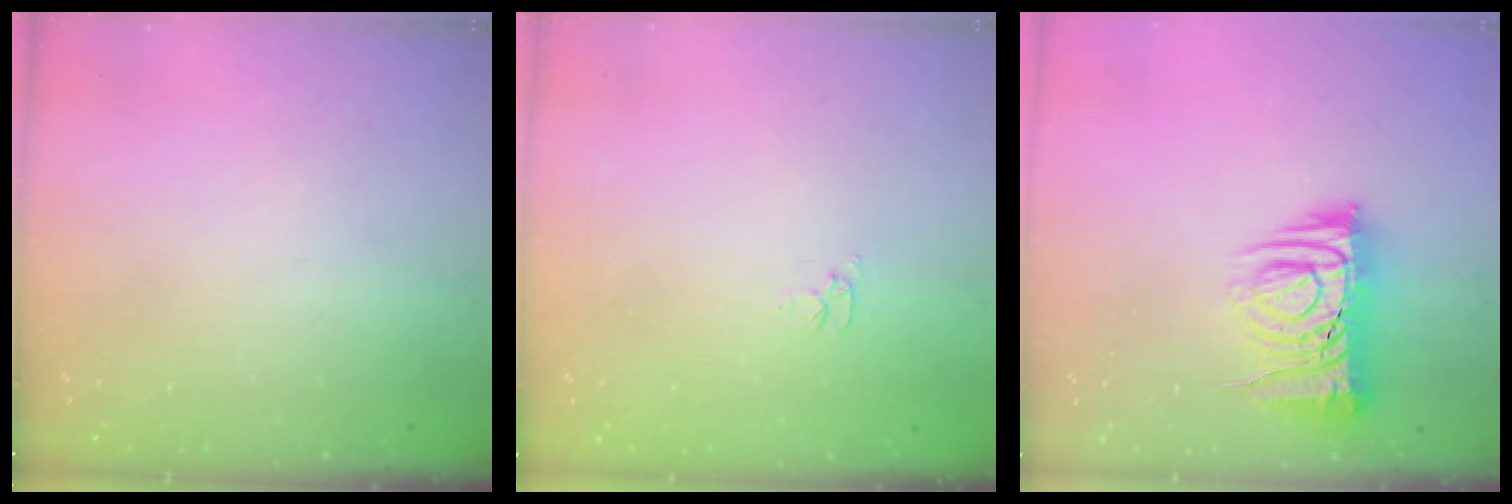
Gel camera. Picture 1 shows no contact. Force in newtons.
{"total": 3.1, "press": 3.1, "slide": 0.3}
{"total": 10.1, "press": 10.0, "slide": 1.4}